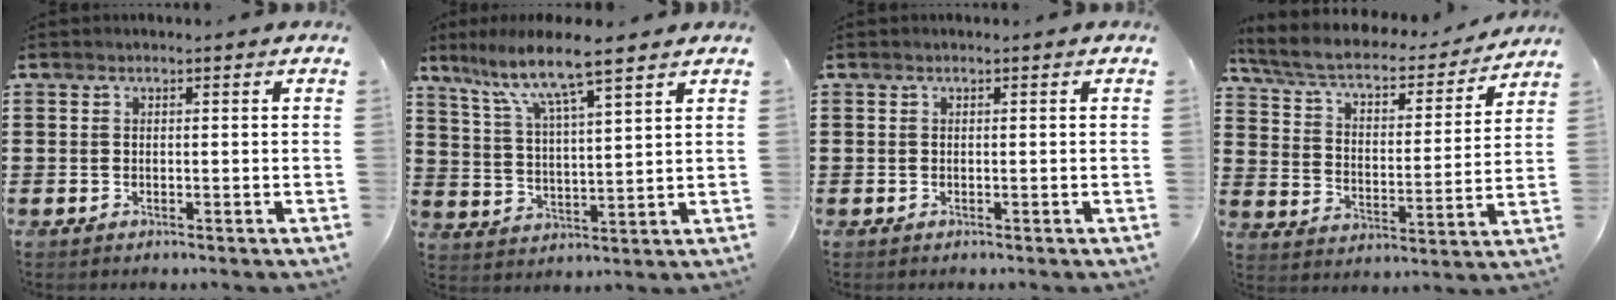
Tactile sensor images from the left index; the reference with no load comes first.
{"total": 8.6, "force": [6.8, 0.4, 5.4], "torque": [-0.126, -0.031, 0.114]}
{"total": 0.0}
{"total": 5.8, "force": [4.7, 1.4, 3.0], "torque": [-0.080, -0.035, 0.077]}